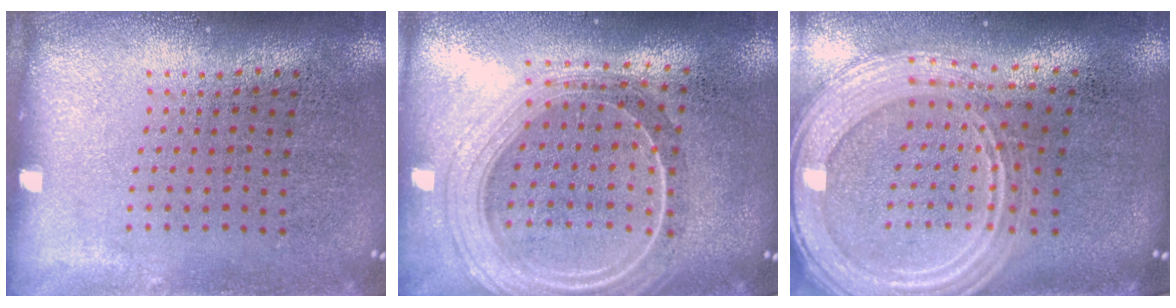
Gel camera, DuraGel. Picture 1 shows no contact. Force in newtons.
{"total": 2.4, "press": 2.0, "slide": 1.2}
{"total": 3.2, "press": 2.6, "slide": 1.9}